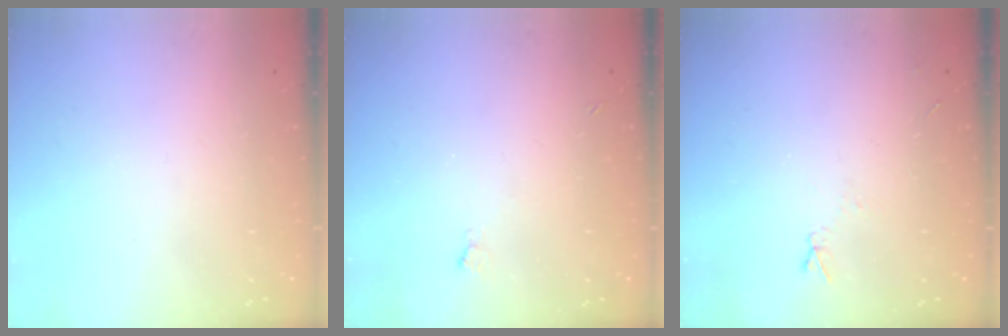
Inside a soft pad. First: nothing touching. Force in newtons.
{"total": 2.5, "press": 2.4, "slide": 0.6}
{"total": 4.8, "press": 4.8, "slide": 0.7}